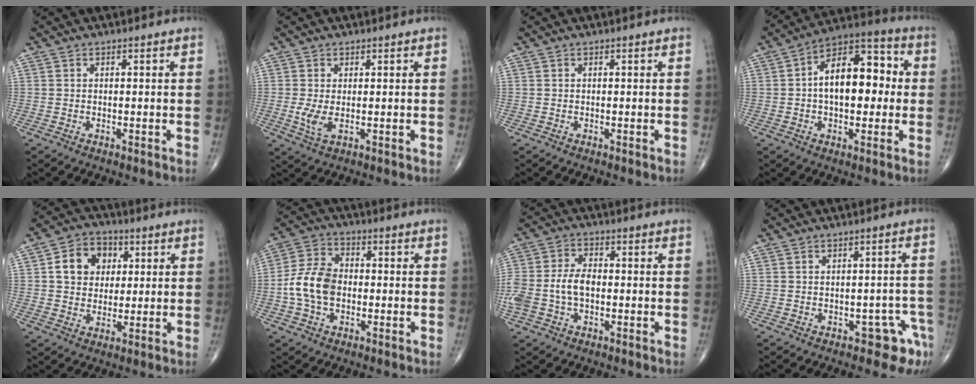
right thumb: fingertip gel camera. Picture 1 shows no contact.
{"total": 3.4, "force": [-0.1, 1.6, 3.0], "torque": [-0.067, -0.011, 0.003]}
{"total": 0.0}
{"total": 15.5, "force": [0.9, 8.7, 12.8], "torque": [-0.166, 0.035, 0.003]}
{"total": 9.6, "force": [2.3, 7.8, 5.2], "torque": [-0.053, 0.001, 0.033]}
{"total": 10.1, "force": [-1.5, 7.0, 7.2], "torque": [-0.133, 0.026, -0.037]}
{"total": 9.3, "force": [-1.1, 5.8, 7.1], "torque": [-0.161, 0.023, -0.023]}
{"total": 4.7, "force": [-2.7, 2.8, 2.6], "torque": [-0.005, 0.028, -0.030]}